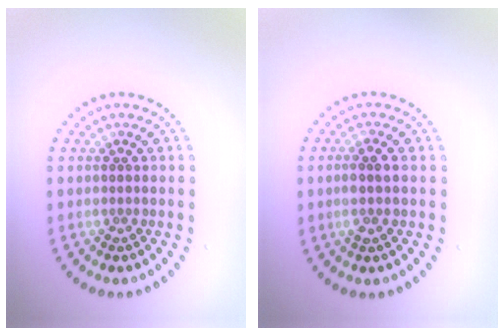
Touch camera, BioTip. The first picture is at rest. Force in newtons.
{"total": 1.9, "press": 1.7, "slide": 0.7}